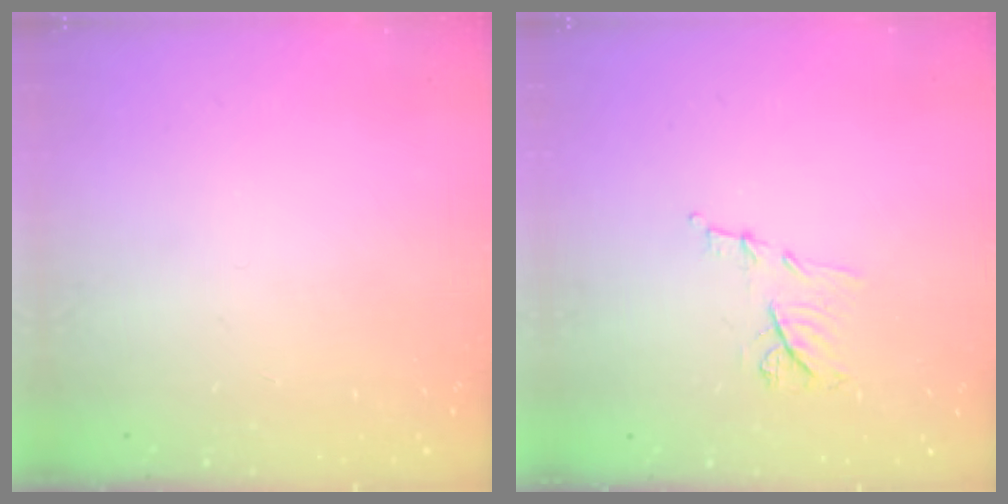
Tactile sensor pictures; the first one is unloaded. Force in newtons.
{"total": 7.3, "press": 7.2, "slide": 0.9}